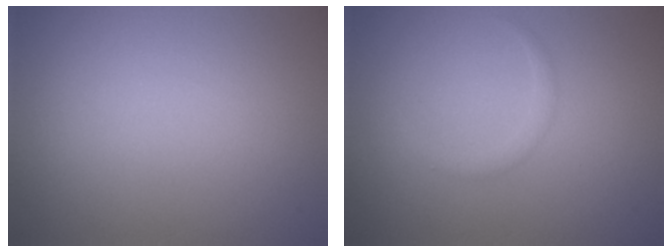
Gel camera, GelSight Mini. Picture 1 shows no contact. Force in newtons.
{"total": 1.0, "press": 1.0, "slide": 0.1}